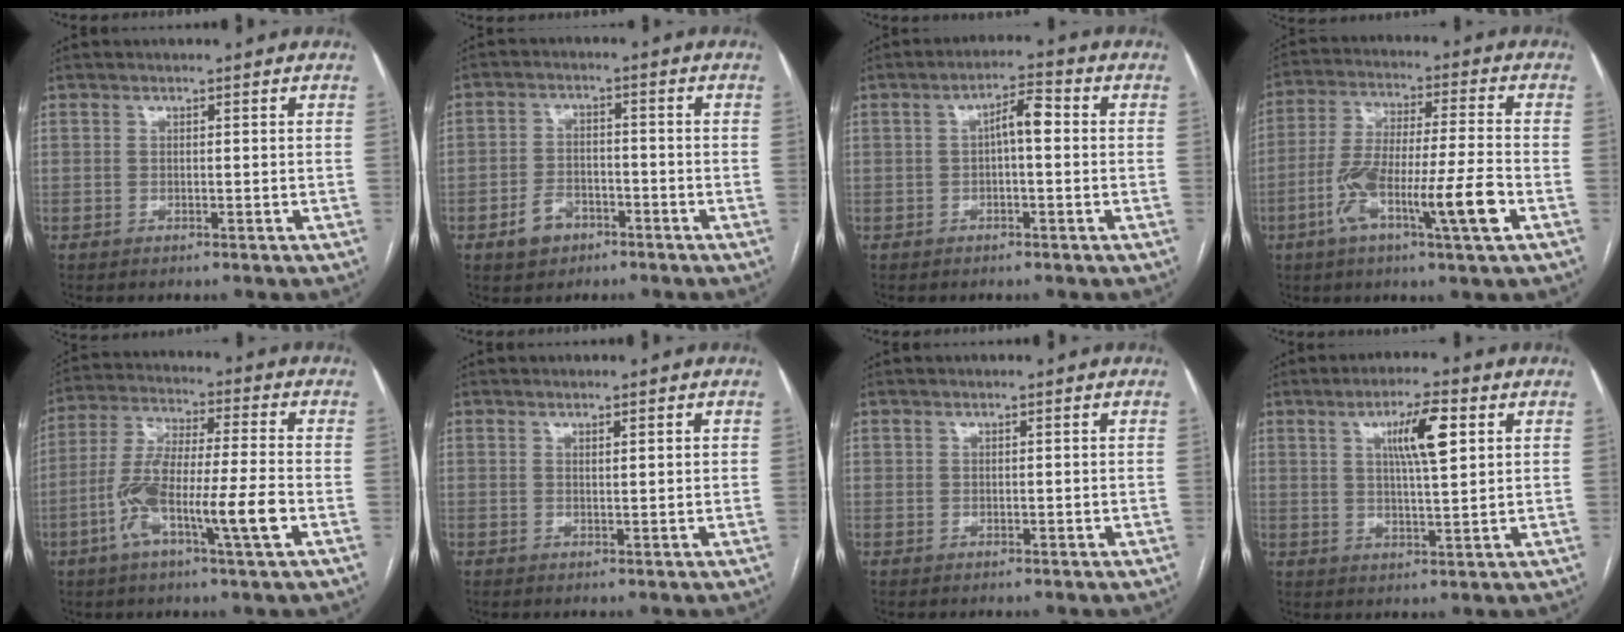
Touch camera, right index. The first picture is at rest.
{"total": 4.9, "force": [-2.8, 3.4, 2.2], "torque": [-0.041, 0.008, -0.041]}
{"total": 4.3, "force": [0.2, 1.1, 4.2], "torque": [-0.068, 0.018, 0.001]}
{"total": 13.7, "force": [-5.2, 0.7, 12.7], "torque": [-0.239, -0.001, -0.093]}
{"total": 13.5, "force": [-4.4, 1.0, 12.7], "torque": [-0.248, 0.001, -0.084]}
{"total": 1.4, "force": [0.6, 0.1, 1.2], "torque": [-0.023, 0.000, 0.010]}
{"total": 0.5, "force": [0.2, 0.4, 0.2], "torque": [0.001, 0.002, 0.004]}
{"total": 7.6, "force": [2.8, 1.0, 7.0], "torque": [-0.122, 0.007, 0.047]}